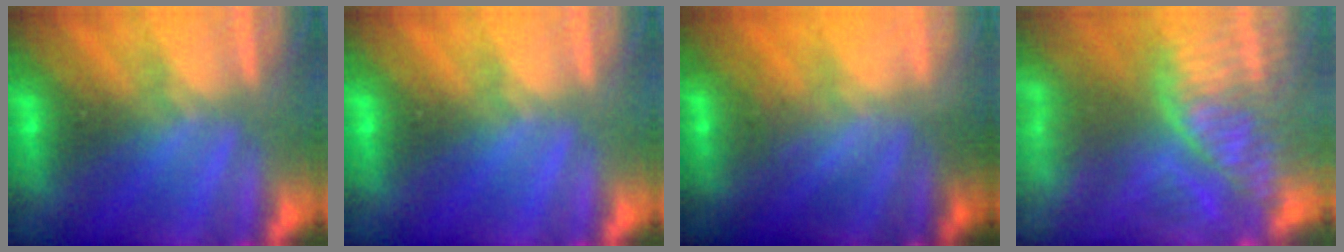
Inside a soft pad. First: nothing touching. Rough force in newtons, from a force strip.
{"total": 0.0}
{"total": 2.0}
{"total": 7.4}